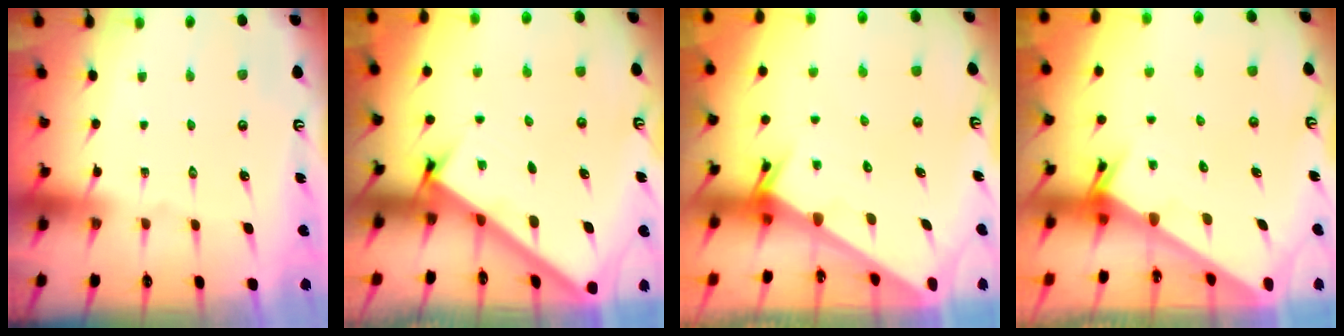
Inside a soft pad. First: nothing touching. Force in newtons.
{"total": 2.9, "press": 2.9, "slide": 0.4}
{"total": 2.0, "press": 2.0, "slide": 0.1}
{"total": 1.8, "press": 1.8, "slide": 0.1}